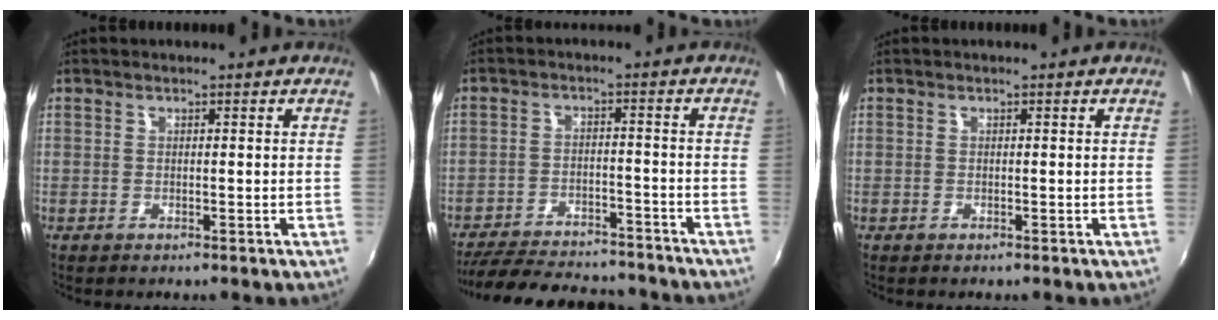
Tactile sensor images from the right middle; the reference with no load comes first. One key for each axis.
{"total": 19.6, "fx": -17.2, "fy": 5.3, "fz": 7.8, "tx": -0.166, "ty": -0.004, "tz": -0.237}
{"total": 0.0}